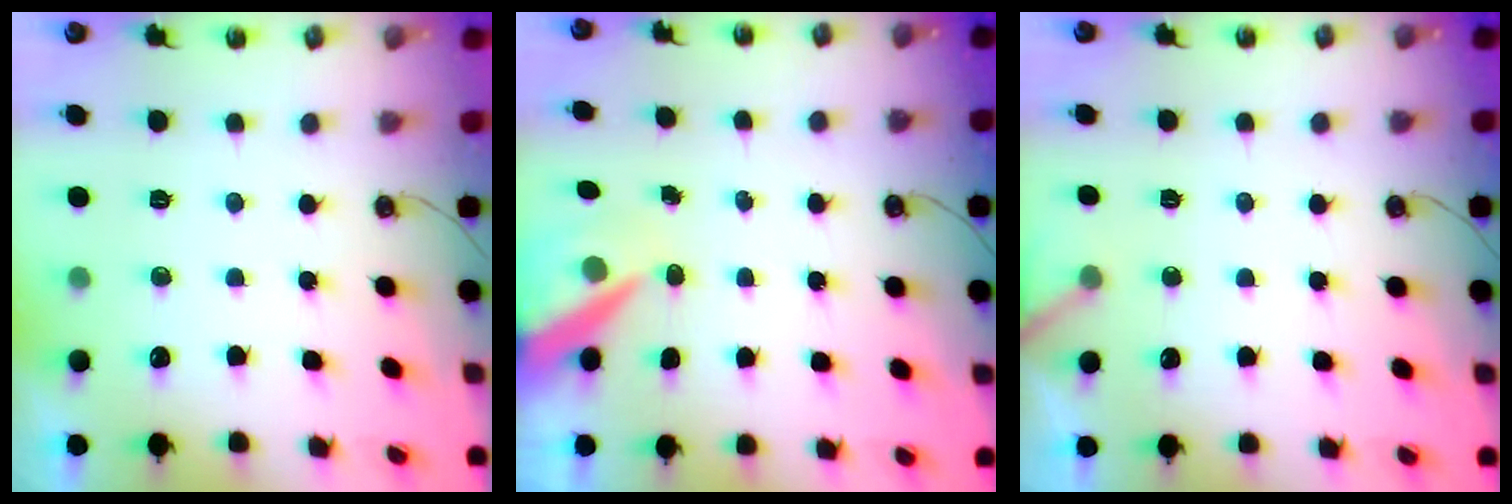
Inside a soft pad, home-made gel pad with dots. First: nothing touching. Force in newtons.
{"total": 8.0, "press": 8.0, "slide": 0.6}
{"total": 2.8, "press": 2.8, "slide": 0.2}